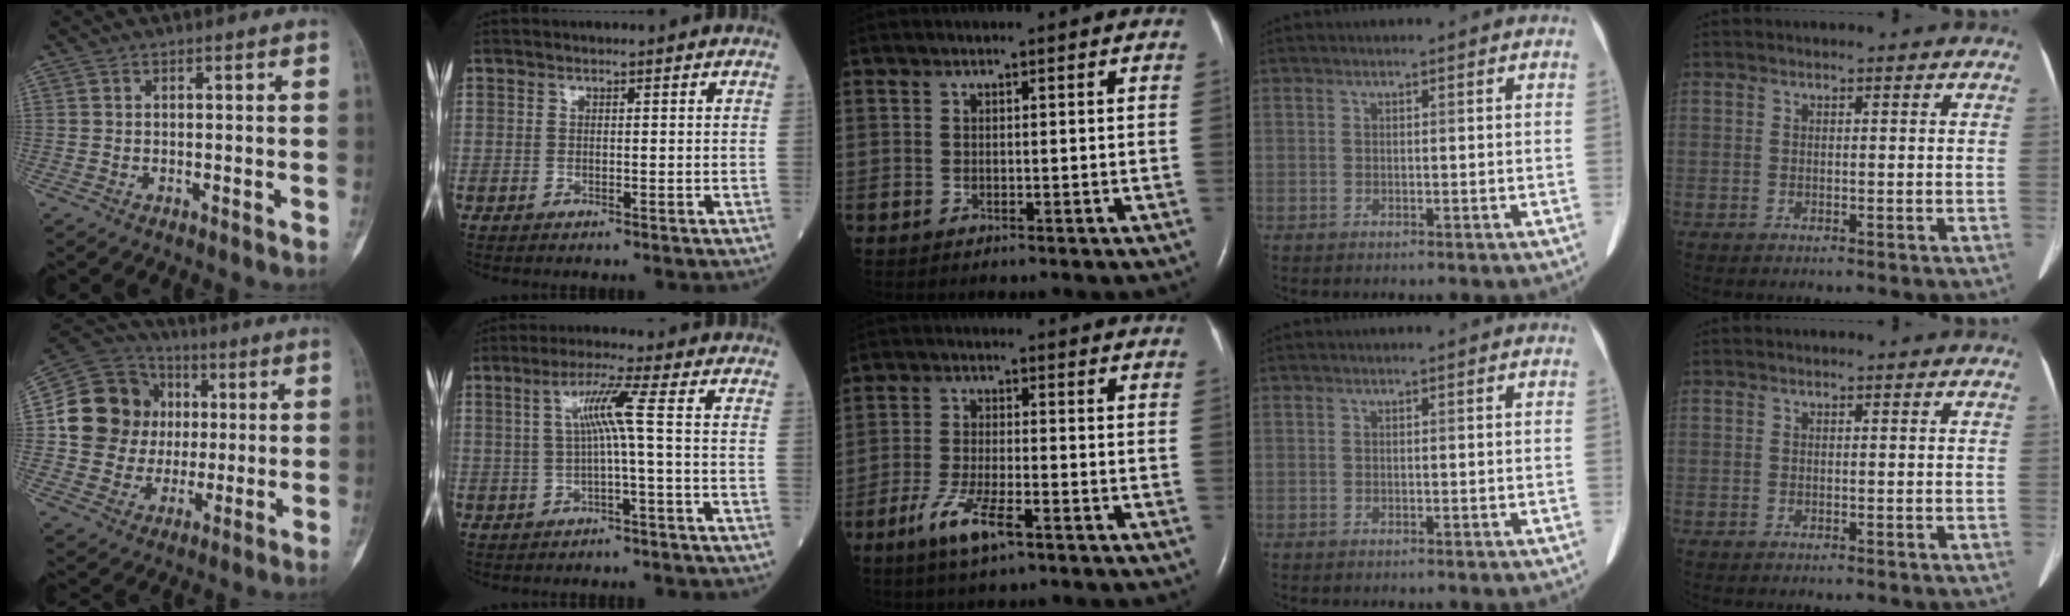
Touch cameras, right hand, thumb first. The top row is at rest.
{"thumb": {"total": 17.5, "force": [2.2, 15.8, 7.3], "torque": [-0.097, 0.024, 0.046]}, "index": {"total": 5.4, "force": [0.2, -1.2, 5.3], "torque": [-0.102, 0.013, 0.010]}, "middle": {"total": 6.5, "force": [-3.8, 1.0, 5.2], "torque": [-0.112, -0.009, -0.067]}}